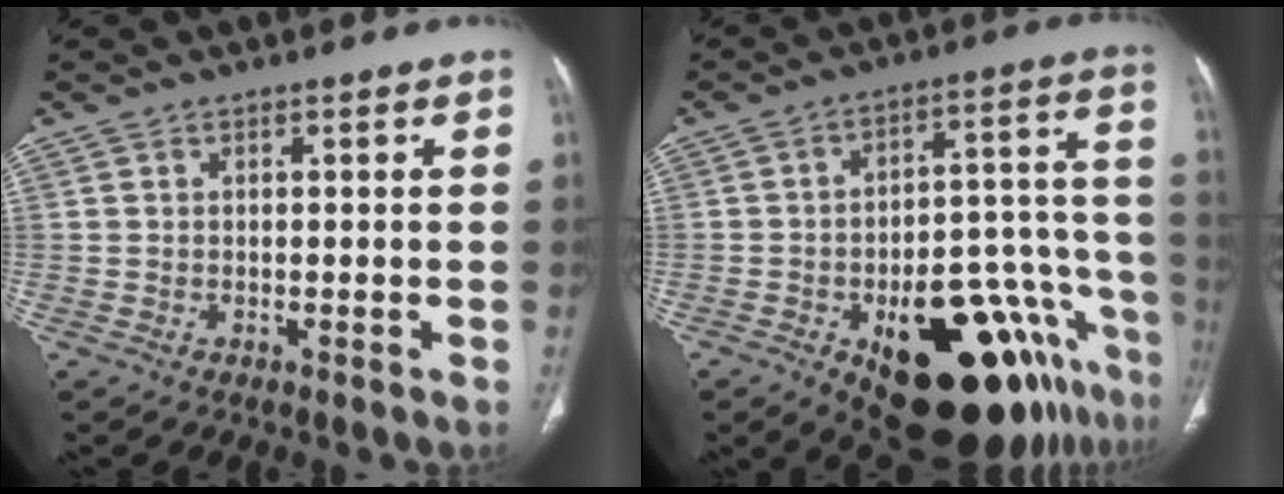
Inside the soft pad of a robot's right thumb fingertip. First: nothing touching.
{"total": 26.5, "force": [-14.6, 10.1, 19.7], "torque": [-0.179, 0.086, -0.201]}